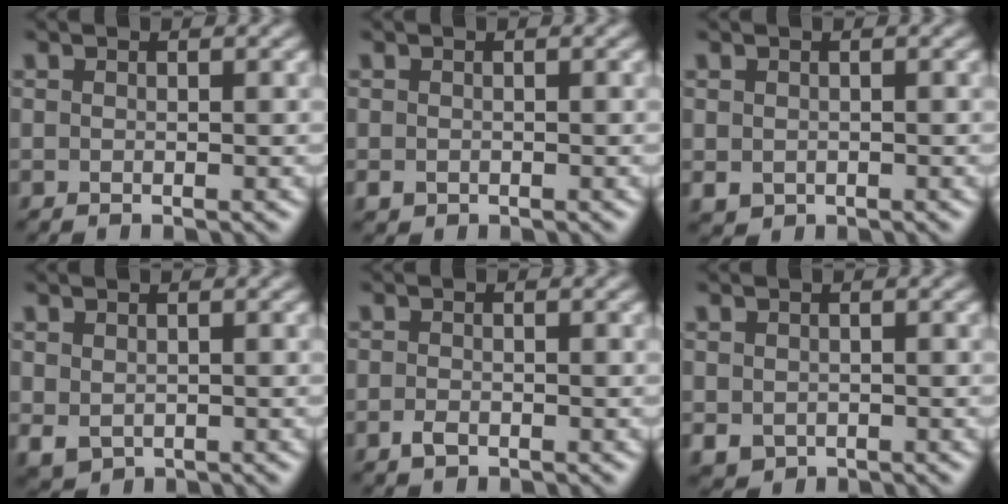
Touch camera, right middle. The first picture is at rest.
{"total": 0.7, "force": [-0.3, 0.6, 0.3], "torque": [-0.002, -0.006, -0.006]}
{"total": 1.1, "force": [-0.1, 1.0, 0.4], "torque": [-0.007, -0.006, 0.001]}
{"total": 1.4, "force": [0.1, 1.2, 0.8], "torque": [-0.021, -0.008, 0.009]}
{"total": 1.1, "force": [-0.6, 0.7, 0.7], "torque": [-0.013, -0.001, -0.013]}
{"total": 1.6, "force": [-0.4, 1.4, 0.6], "torque": [-0.013, -0.010, -0.005]}